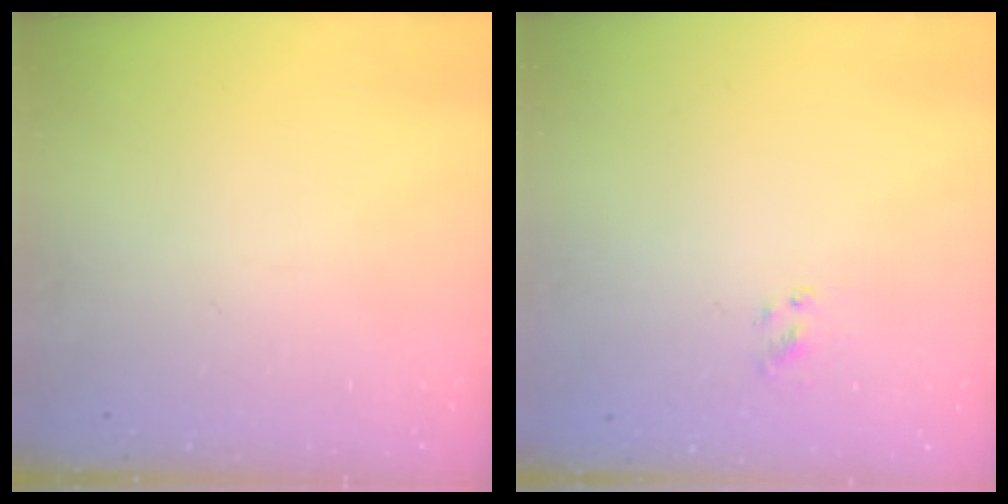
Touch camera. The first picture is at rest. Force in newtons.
{"total": 1.7, "press": 1.5, "slide": 0.9}